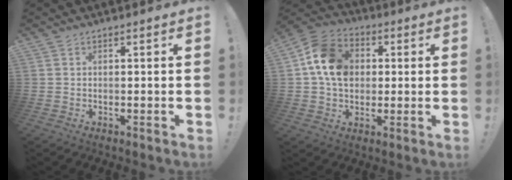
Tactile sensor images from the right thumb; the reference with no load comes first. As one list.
[{"total": 15.2, "force": [2.8, 12.0, 8.8], "torque": [-0.144, 0.002, 0.061]}]